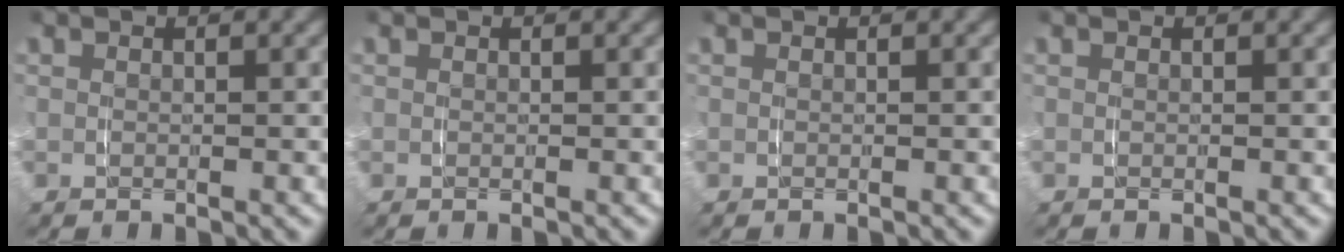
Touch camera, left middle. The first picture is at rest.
{"total": 0.0}
{"total": 0.0}
{"total": 0.0}